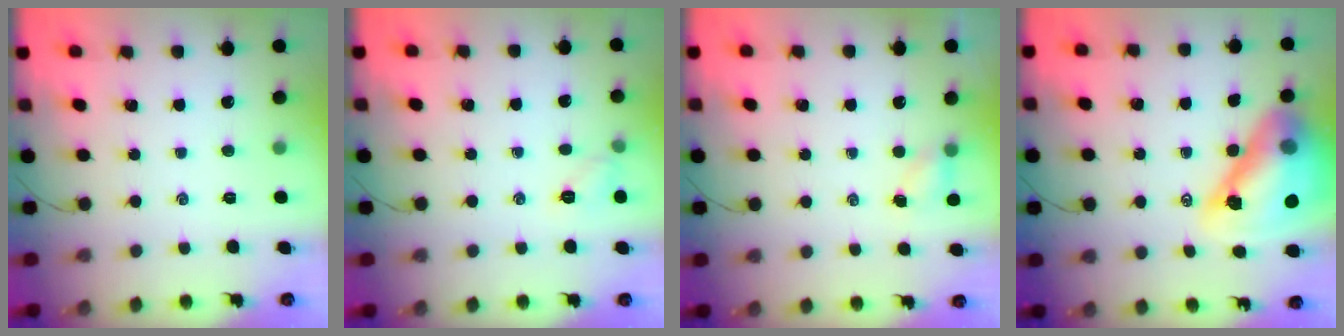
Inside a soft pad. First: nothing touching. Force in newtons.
{"total": 6.4, "press": 6.1, "slide": 1.8}
{"total": 3.6, "press": 3.5, "slide": 1.1}
{"total": 19.6, "press": 18.8, "slide": 5.4}